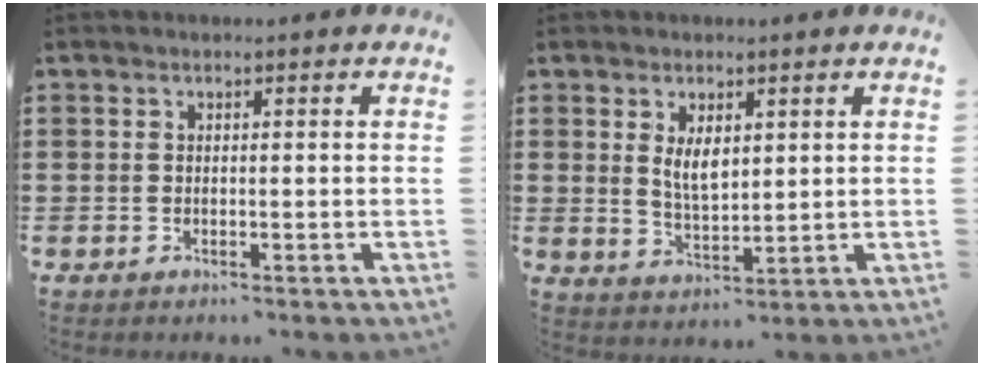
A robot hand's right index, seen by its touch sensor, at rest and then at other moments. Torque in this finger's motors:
{"motor_torque": [0.29, -0.24, 0.16, 0.10]}